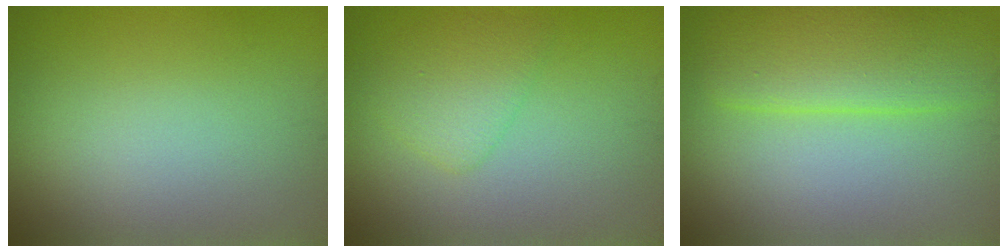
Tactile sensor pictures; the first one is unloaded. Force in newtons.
{"total": 2.7, "press": 2.7, "slide": 0.1}
{"total": 5.6, "press": 5.6, "slide": 0.4}